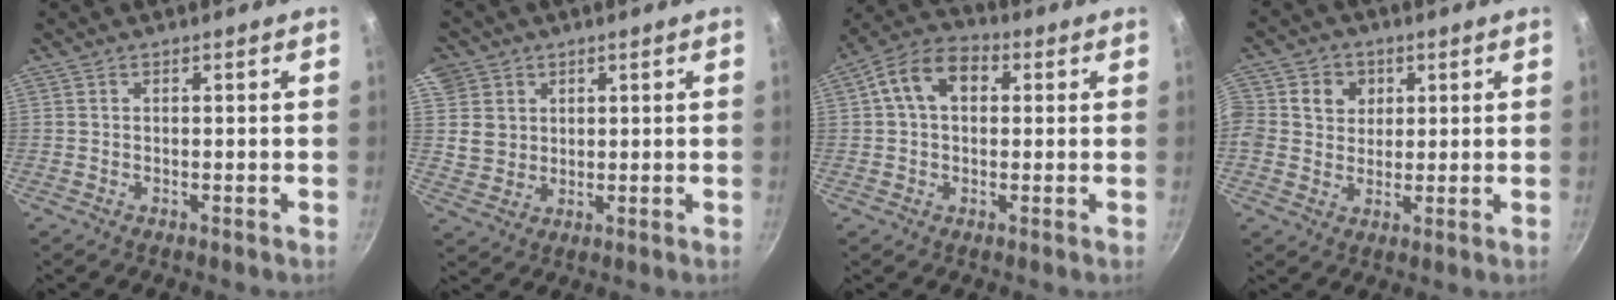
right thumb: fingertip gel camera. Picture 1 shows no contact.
{"total": 6.7, "force": [2.6, 6.1, 1.3], "torque": [0.023, -0.002, 0.052]}
{"total": 9.9, "force": [2.2, 6.8, 6.9], "torque": [-0.103, 0.026, 0.019]}
{"total": 9.1, "force": [2.0, 8.3, 3.1], "torque": [-0.045, 0.008, 0.020]}